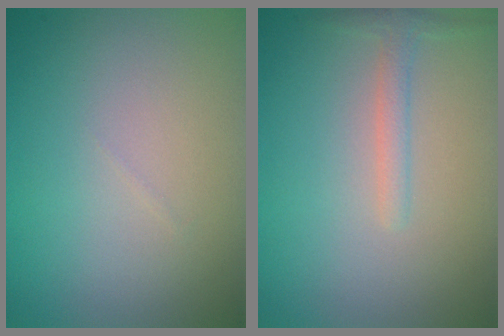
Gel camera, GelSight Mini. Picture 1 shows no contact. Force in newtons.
{"total": 1.5, "press": 1.5, "slide": 0.0}